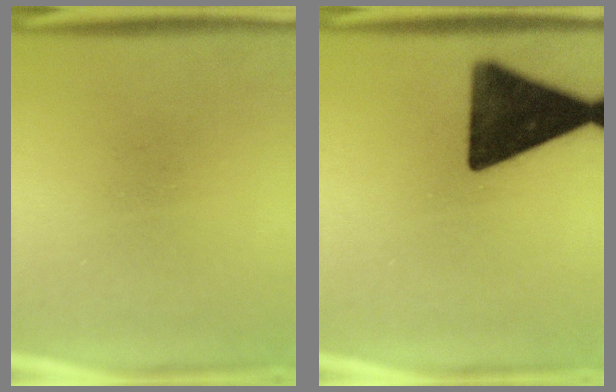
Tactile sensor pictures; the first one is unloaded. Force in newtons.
{"total": 16.5}